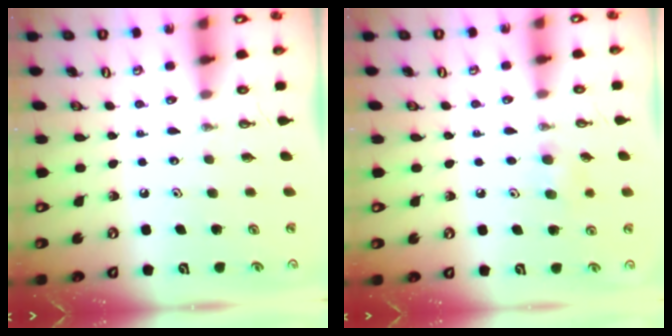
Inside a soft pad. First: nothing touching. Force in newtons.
{"total": 6.3, "press": 6.2, "slide": 1.3}